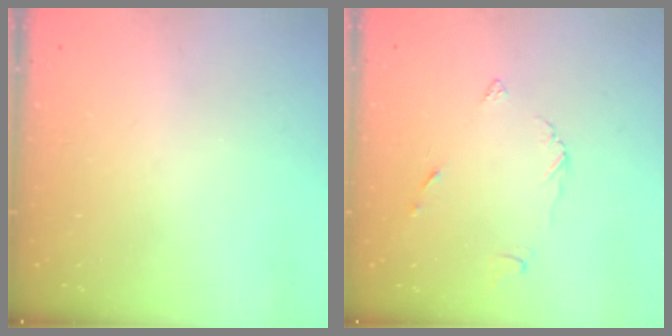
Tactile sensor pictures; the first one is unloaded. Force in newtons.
{"total": 5.0, "press": 5.0, "slide": 0.3}